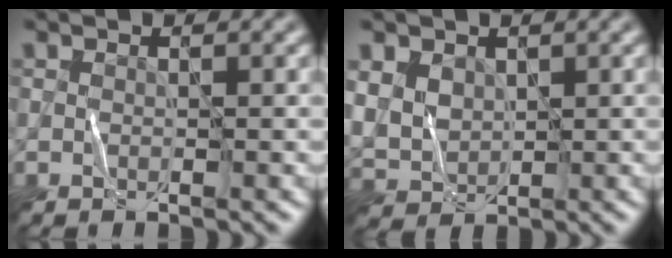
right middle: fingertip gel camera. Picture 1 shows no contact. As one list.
[{"total": 4.2, "force": [1.0, 3.5, 2.1], "torque": [-0.059, 0.000, 0.027]}]